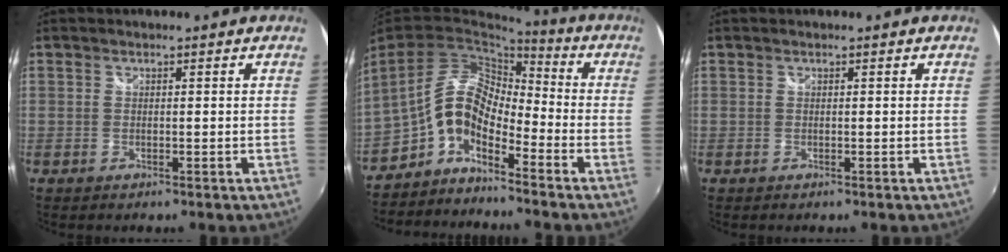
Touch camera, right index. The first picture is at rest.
{"total": 8.0, "force": [-4.3, 3.7, 5.7], "torque": [-0.101, 0.016, -0.095]}
{"total": 0.0}